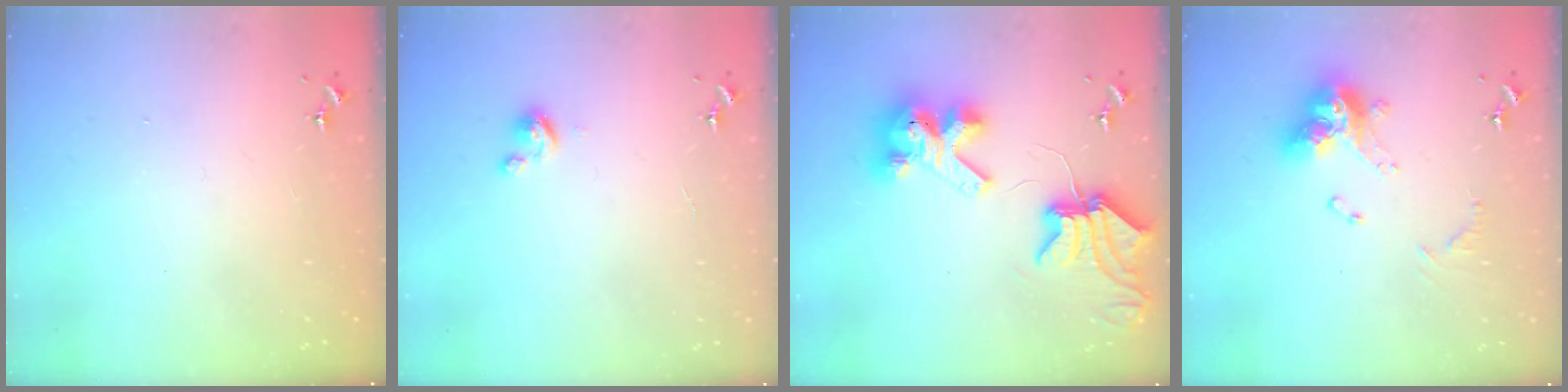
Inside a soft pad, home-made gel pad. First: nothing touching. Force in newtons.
{"total": 3.5, "press": 3.5, "slide": 0.3}
{"total": 12.1, "press": 12.0, "slide": 1.5}
{"total": 15.1, "press": 15.0, "slide": 1.4}